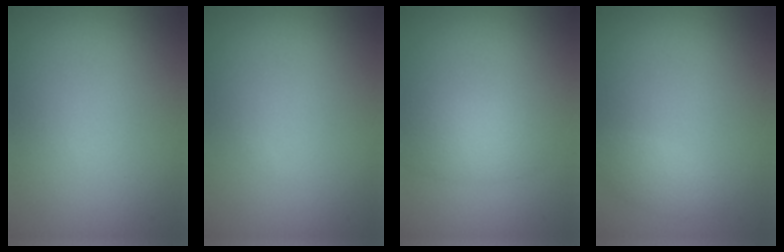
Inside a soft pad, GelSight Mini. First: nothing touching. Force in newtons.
{"total": 0.0}
{"total": 2.2, "press": 2.1, "slide": 0.1}
{"total": 1.2, "press": 1.2, "slide": 0.1}